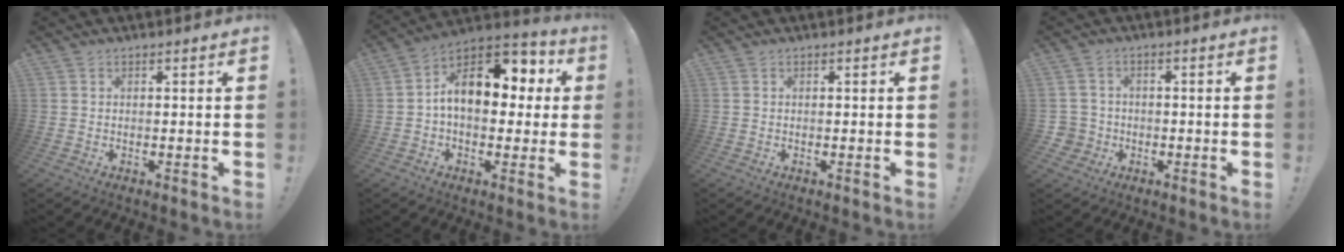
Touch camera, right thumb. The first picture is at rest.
{"total": 15.2, "force": [2.8, 9.6, 11.4], "torque": [-0.159, 0.005, 0.051]}
{"total": 0.0}
{"total": 4.2, "force": [-0.5, 4.0, 1.1], "torque": [-0.021, 0.006, -0.008]}